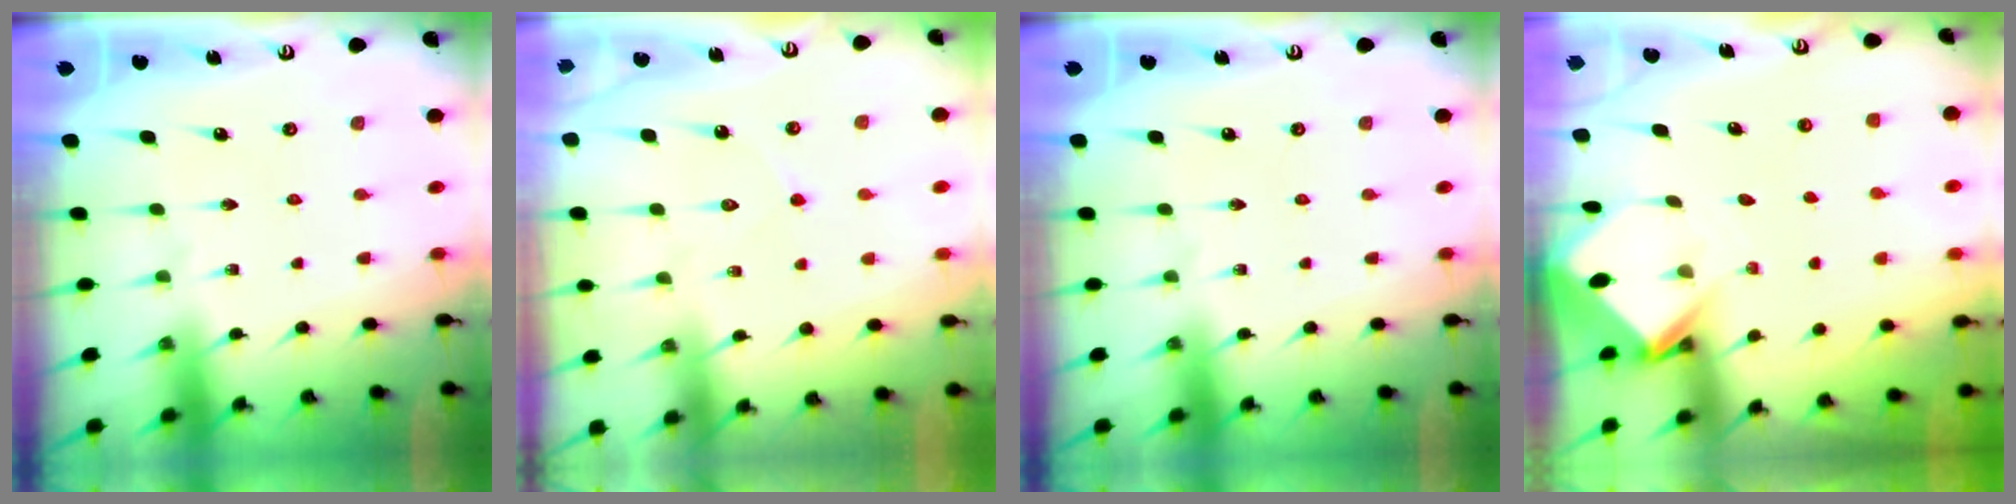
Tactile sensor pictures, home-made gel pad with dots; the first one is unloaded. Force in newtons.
{"total": 6.5, "press": 6.5, "slide": 0.5}
{"total": 0.0}
{"total": 3.4, "press": 3.4, "slide": 0.3}